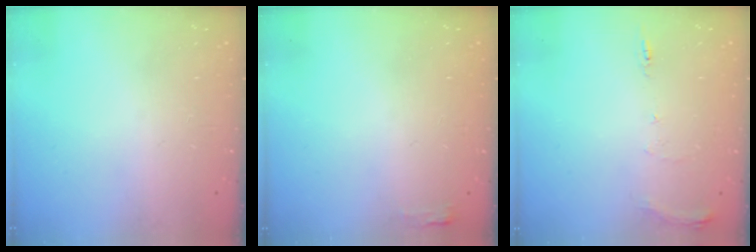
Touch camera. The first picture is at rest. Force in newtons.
{"total": 2.7, "press": 2.6, "slide": 0.8}
{"total": 7.4, "press": 7.4, "slide": 0.8}